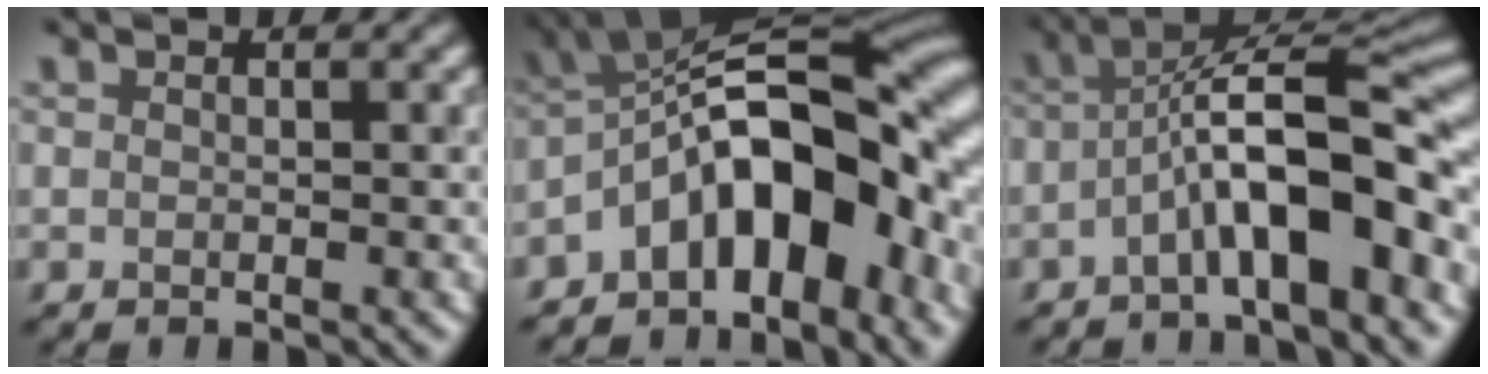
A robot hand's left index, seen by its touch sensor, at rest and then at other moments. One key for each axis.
{"total": 11.9, "fx": -4.4, "fy": 5.6, "fz": 9.5, "tx": -0.130, "ty": 0.022, "tz": -0.085}
{"total": 9.4, "fx": -3.1, "fy": 3.1, "fz": 8.3, "tx": -0.126, "ty": 0.024, "tz": -0.058}